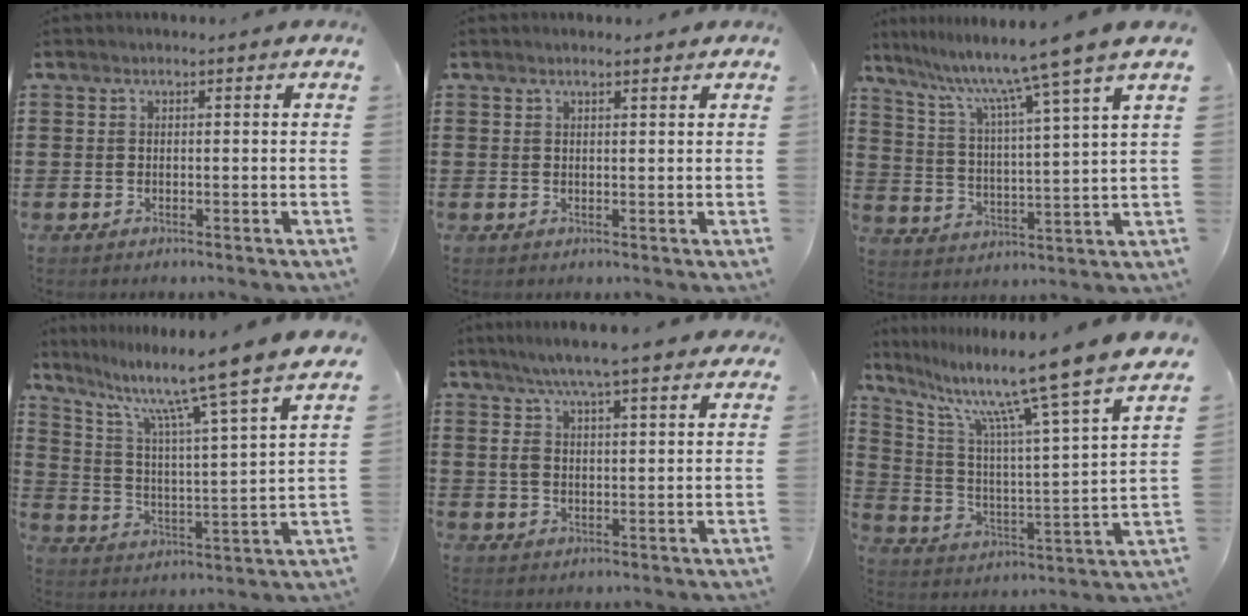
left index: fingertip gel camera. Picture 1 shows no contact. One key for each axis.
{"total": 1.1, "fx": 0.9, "fy": 0.1, "fz": 0.5, "tx": -0.011, "ty": 0.001, "tz": 0.017}
{"total": 9.9, "fx": 8.1, "fy": -1.7, "fz": 5.5, "tx": -0.139, "ty": -0.056, "tz": 0.124}
{"total": 10.8, "fx": 8.7, "fy": -1.0, "fz": 6.3, "tx": -0.146, "ty": -0.067, "tz": 0.135}
{"total": 6.9, "fx": 5.3, "fy": 1.4, "fz": 4.2, "tx": -0.095, "ty": -0.007, "tz": 0.094}
{"total": 13.1, "fx": 10.2, "fy": -0.4, "fz": 8.1, "tx": -0.176, "ty": -0.075, "tz": 0.156}